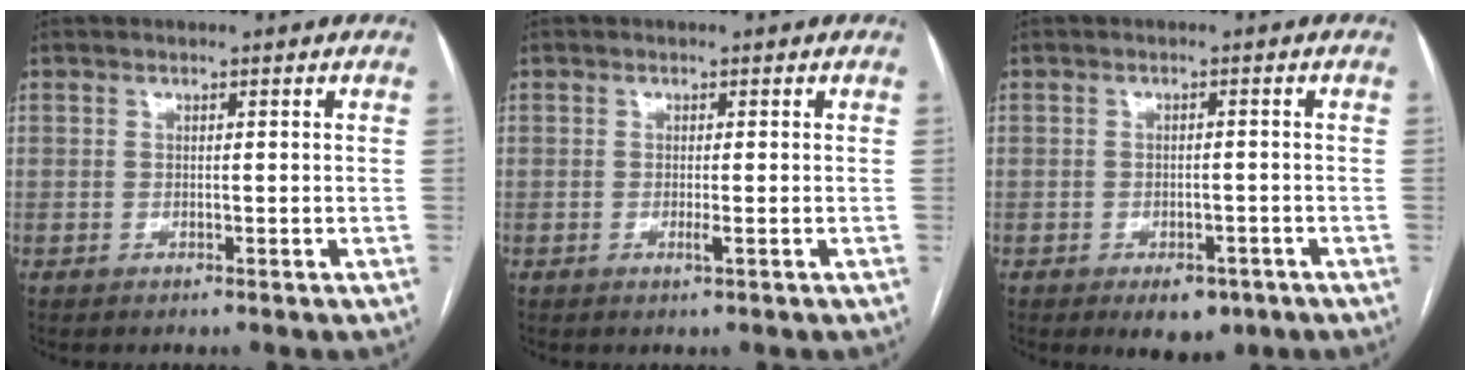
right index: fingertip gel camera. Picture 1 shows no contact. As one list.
[{"total": 1.0, "force": [-0.2, 0.0, 1.0], "torque": [-0.019, -0.003, -0.004]}, {"total": 4.8, "force": [-3.0, 2.7, 2.7], "torque": [-0.027, 0.001, -0.033]}]